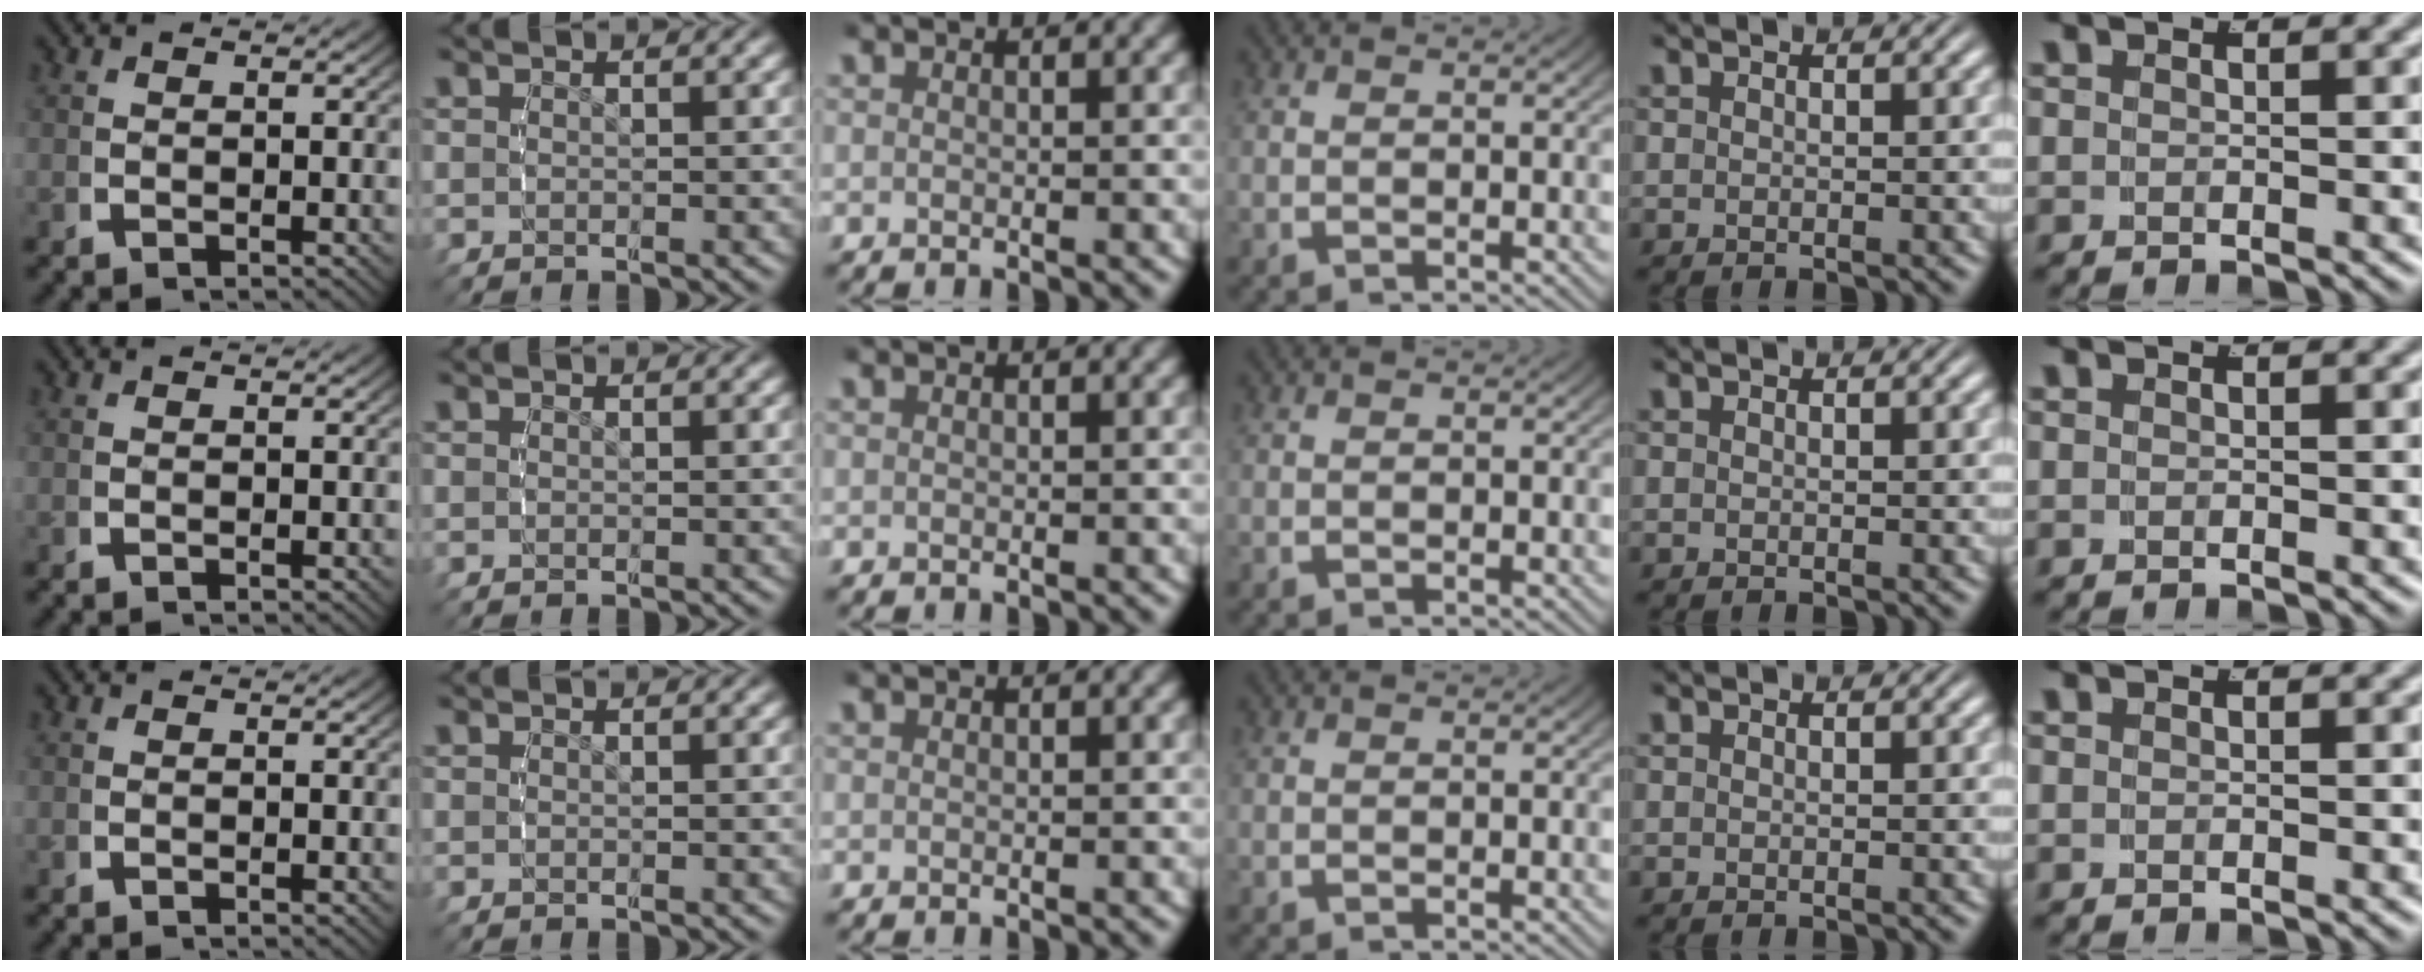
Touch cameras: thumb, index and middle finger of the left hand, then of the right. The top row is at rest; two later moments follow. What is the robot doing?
{"motion": "reach", "object": "paper towel"}